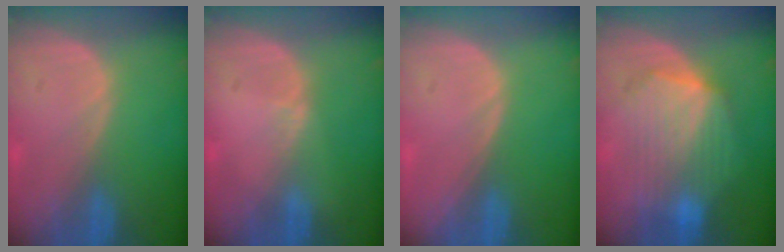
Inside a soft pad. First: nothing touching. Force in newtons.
{"total": 0.6, "press": 0.6, "slide": 0.2}
{"total": 0.0}
{"total": 8.9, "press": 8.9, "slide": 0.4}